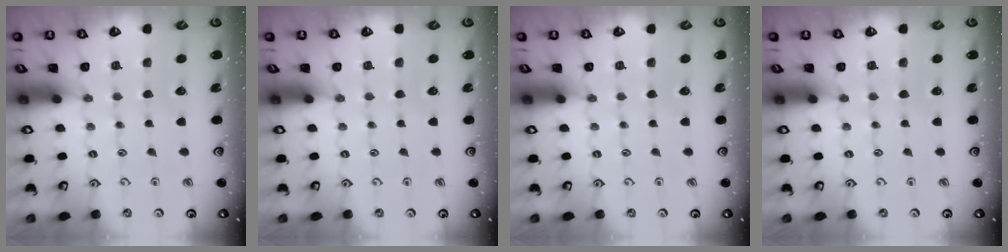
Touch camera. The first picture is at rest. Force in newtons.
{"total": 0.0}
{"total": 0.0}
{"total": 0.0}